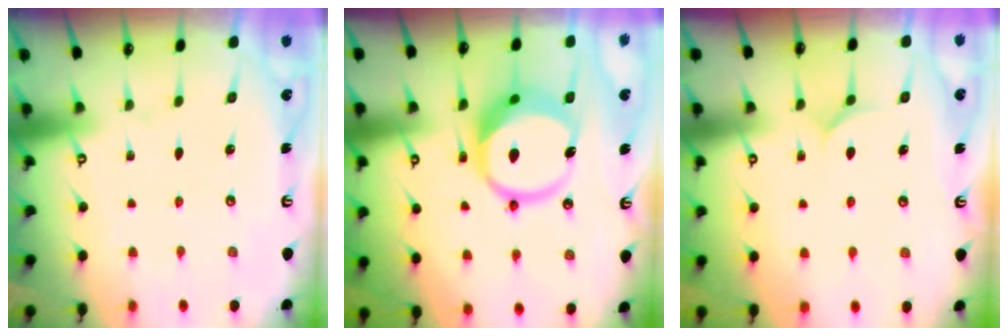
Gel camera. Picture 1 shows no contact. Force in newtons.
{"total": 13.6, "press": 13.4, "slide": 2.2}
{"total": 5.1, "press": 5.1, "slide": 0.5}